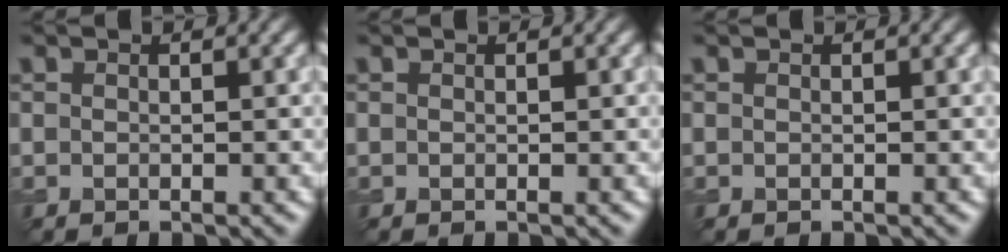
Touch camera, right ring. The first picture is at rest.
{"total": 0.0}
{"total": 0.0}